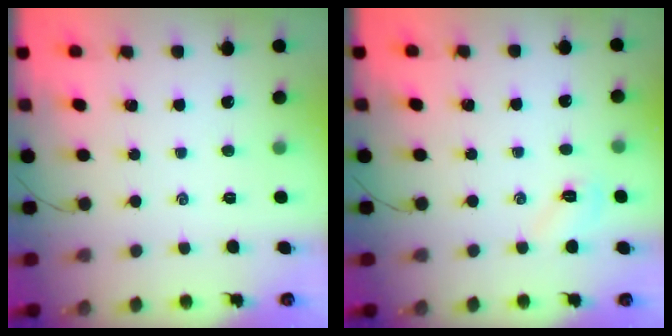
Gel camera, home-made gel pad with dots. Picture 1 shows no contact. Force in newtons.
{"total": 5.4, "press": 5.3, "slide": 1.3}